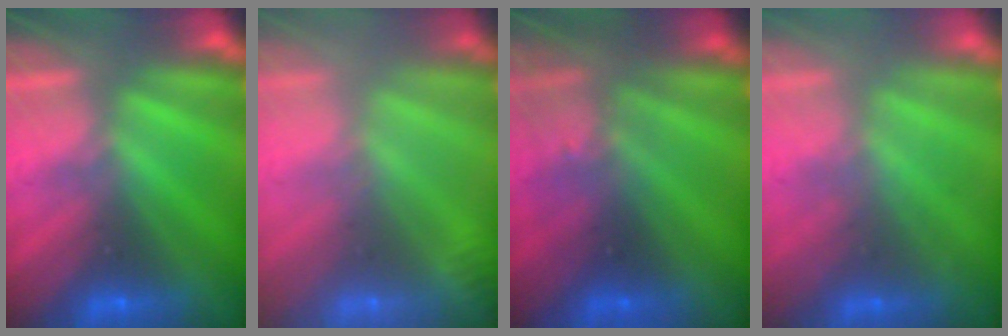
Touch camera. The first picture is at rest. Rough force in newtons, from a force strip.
{"total": 2.5}
{"total": 2.8}
{"total": 2.3}